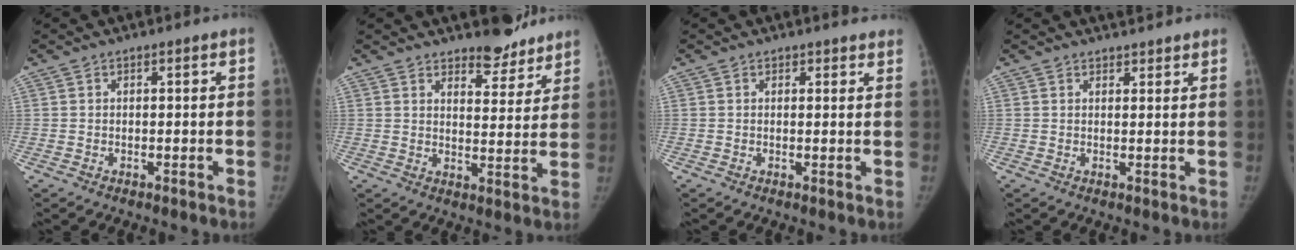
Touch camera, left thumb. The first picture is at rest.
{"total": 8.4, "force": [7.1, 3.2, 3.1], "torque": [-0.009, -0.053, 0.103]}
{"total": 3.6, "force": [3.3, 1.0, 1.1], "torque": [0.011, -0.008, 0.029]}
{"total": 4.2, "force": [3.8, 1.3, 1.5], "torque": [0.001, -0.002, 0.048]}